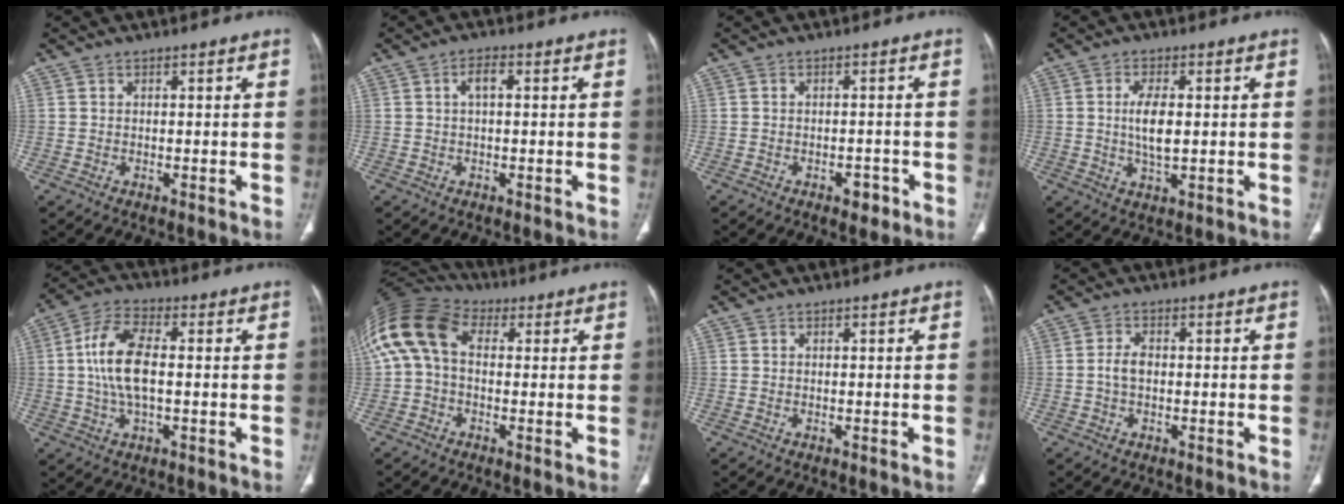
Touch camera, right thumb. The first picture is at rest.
{"total": 2.9, "force": [0.5, 1.3, 2.5], "torque": [-0.048, 0.010, 0.008]}
{"total": 2.9, "force": [-1.6, 1.7, 1.7], "torque": [-0.013, 0.009, -0.018]}
{"total": 6.2, "force": [0.3, 2.7, 5.6], "torque": [-0.107, -0.007, 0.005]}
{"total": 11.1, "force": [0.3, 5.1, 9.9], "torque": [-0.205, 0.015, 0.004]}
{"total": 14.2, "force": [2.0, 9.6, 10.3], "torque": [-0.218, 0.044, 0.027]}
{"total": 0.0}
{"total": 2.8, "force": [-0.3, 1.7, 2.2], "torque": [-0.047, 0.008, -0.008]}